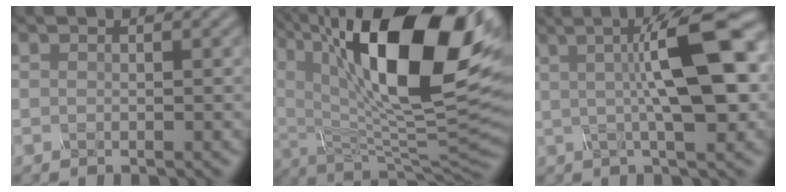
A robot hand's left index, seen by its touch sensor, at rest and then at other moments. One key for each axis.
{"total": 18.3, "fx": 7.8, "fy": 7.4, "fz": 14.8, "tx": -0.248, "ty": 0.014, "tz": 0.130}
{"total": 10.0, "fx": 1.8, "fy": 2.2, "fz": 9.6, "tx": -0.129, "ty": 0.016, "tz": 0.023}